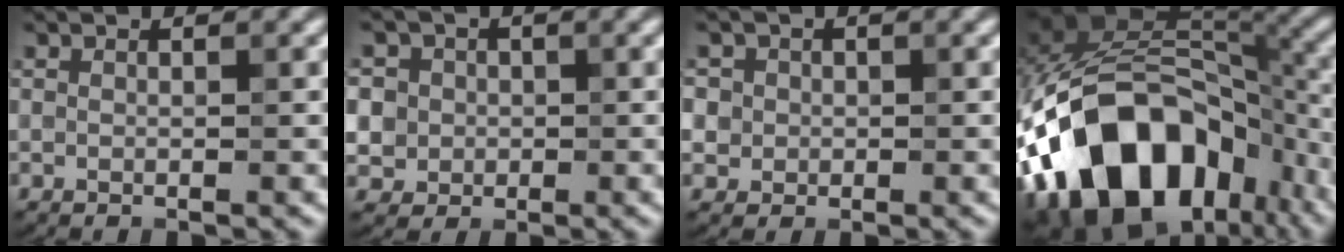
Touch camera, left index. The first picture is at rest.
{"total": 5.6, "force": [1.0, 5.3, 1.8], "torque": [-0.041, 0.030, -0.002]}
{"total": 3.4, "force": [0.8, 3.1, 1.0], "torque": [-0.006, 0.015, 0.005]}
{"total": 18.0, "force": [-7.5, 10.9, 12.2], "torque": [-0.215, 0.006, -0.132]}